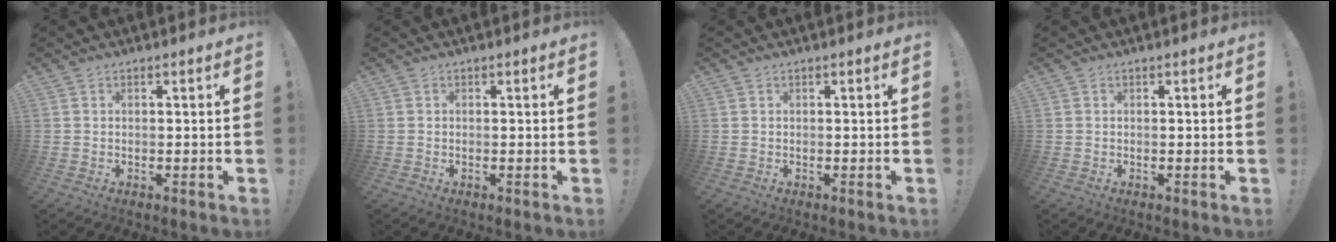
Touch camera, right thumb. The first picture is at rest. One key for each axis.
{"total": 0.0}
{"total": 0.0}
{"total": 0.0}